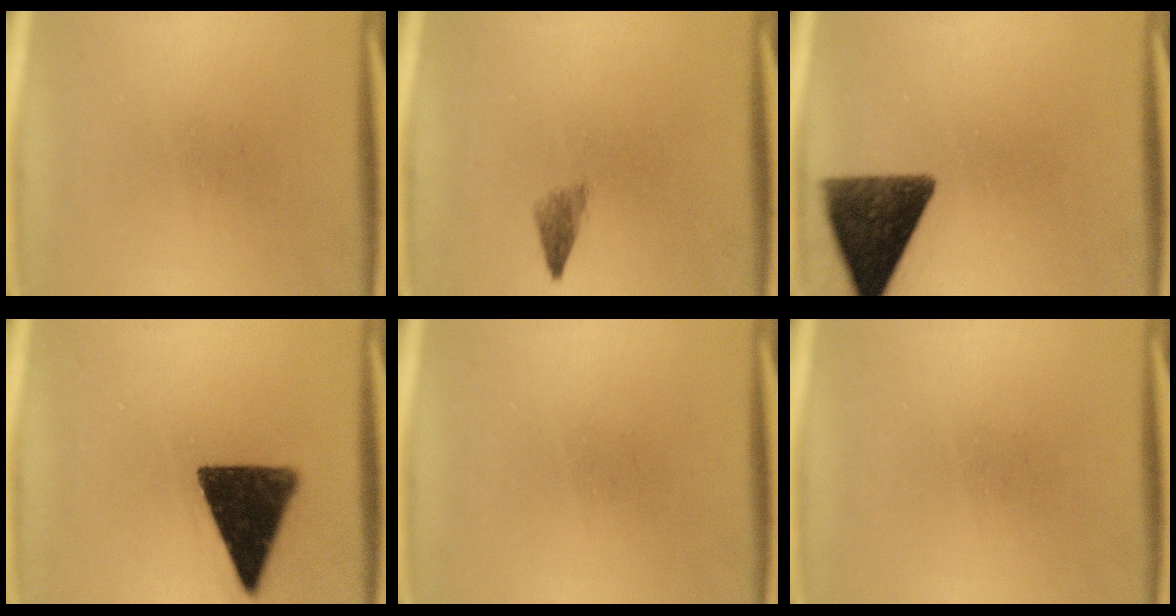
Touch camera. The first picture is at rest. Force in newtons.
{"total": 1.9}
{"total": 12.3}
{"total": 14.3}
{"total": 0.0}
{"total": 0.0}